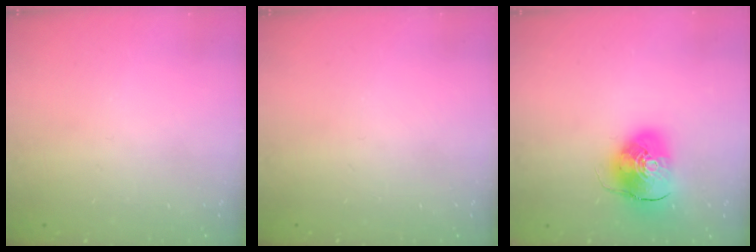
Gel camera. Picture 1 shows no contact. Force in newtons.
{"total": 0.0}
{"total": 10.5, "press": 10.4, "slide": 1.8}